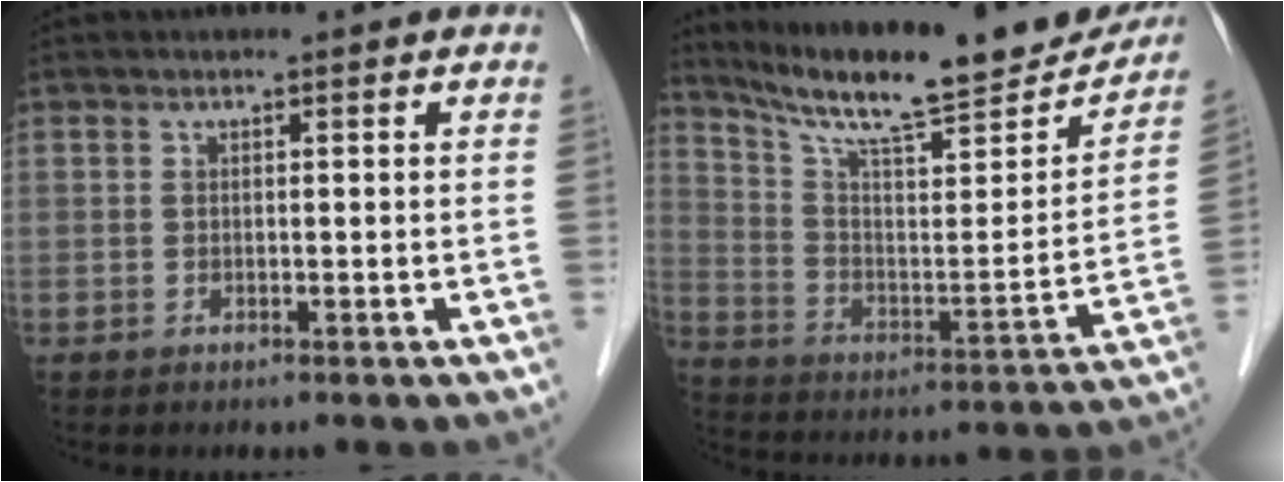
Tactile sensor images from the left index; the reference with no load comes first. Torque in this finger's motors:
{"motor_torque": [-0.10, -0.17, 0.37, 0.12]}